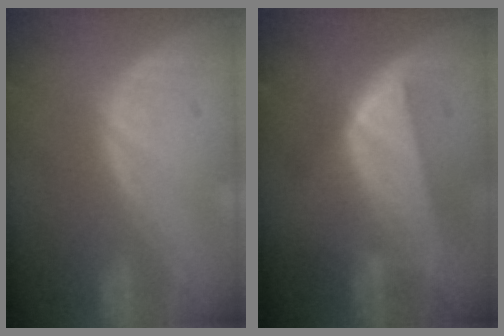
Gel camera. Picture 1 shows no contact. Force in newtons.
{"total": 8.2, "press": 7.2, "slide": 3.9}